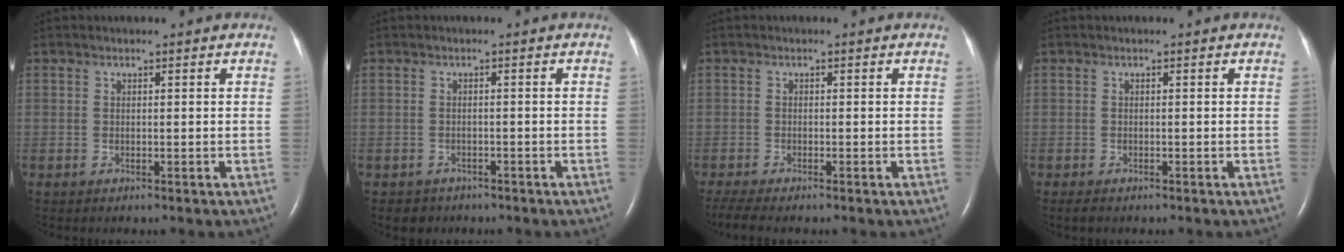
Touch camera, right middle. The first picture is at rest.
{"total": 2.1, "force": [-1.5, 1.5, -0.2], "torque": [-0.006, 0.006, -0.019]}
{"total": 4.8, "force": [-3.9, 0.8, 2.6], "torque": [-0.051, -0.012, -0.064]}
{"total": 1.1, "force": [-0.9, 0.4, 0.6], "torque": [-0.015, -0.003, -0.010]}